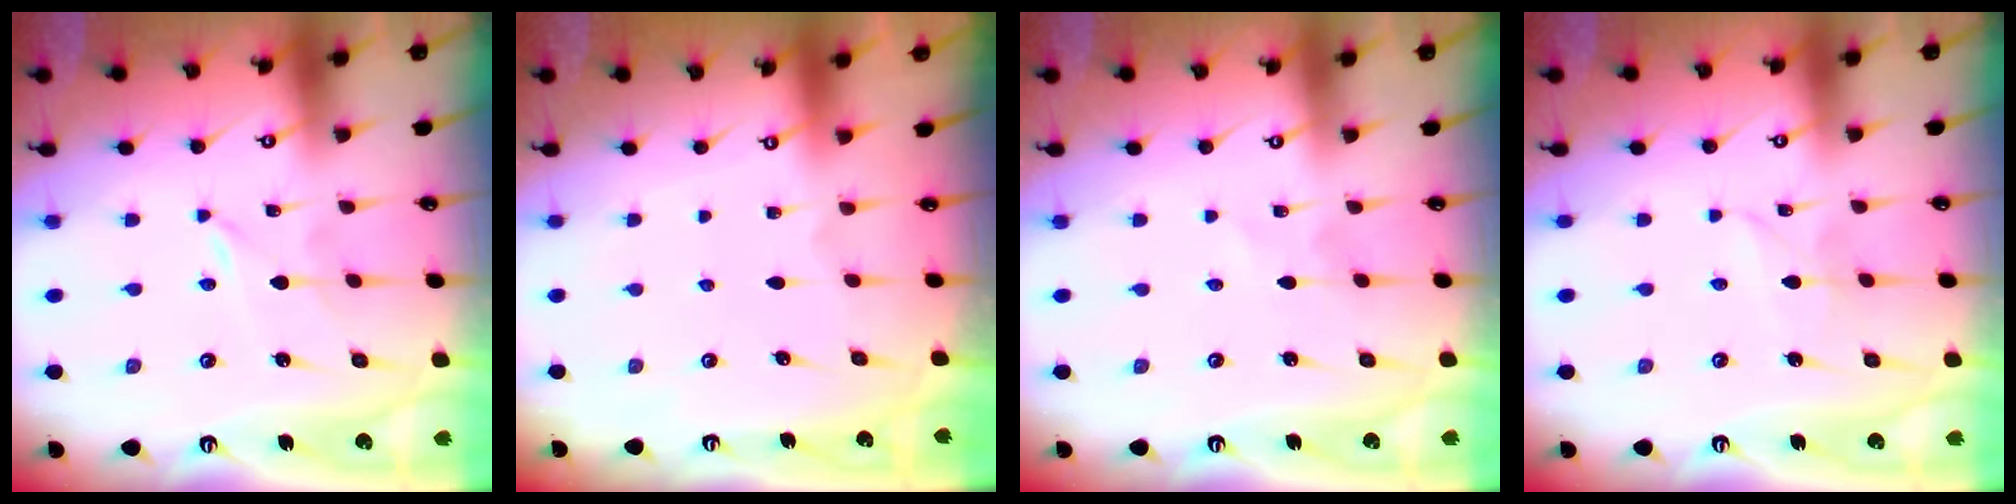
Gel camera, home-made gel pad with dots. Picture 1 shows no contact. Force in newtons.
{"total": 0.0}
{"total": 0.6, "press": 0.6, "slide": 0.1}
{"total": 2.4, "press": 2.4, "slide": 0.1}